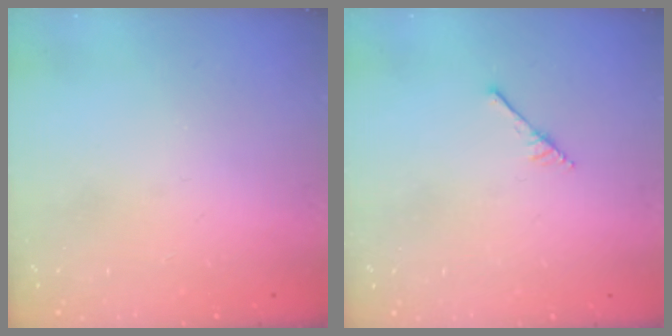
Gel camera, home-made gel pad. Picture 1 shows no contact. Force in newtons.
{"total": 2.9, "press": 2.9, "slide": 0.2}